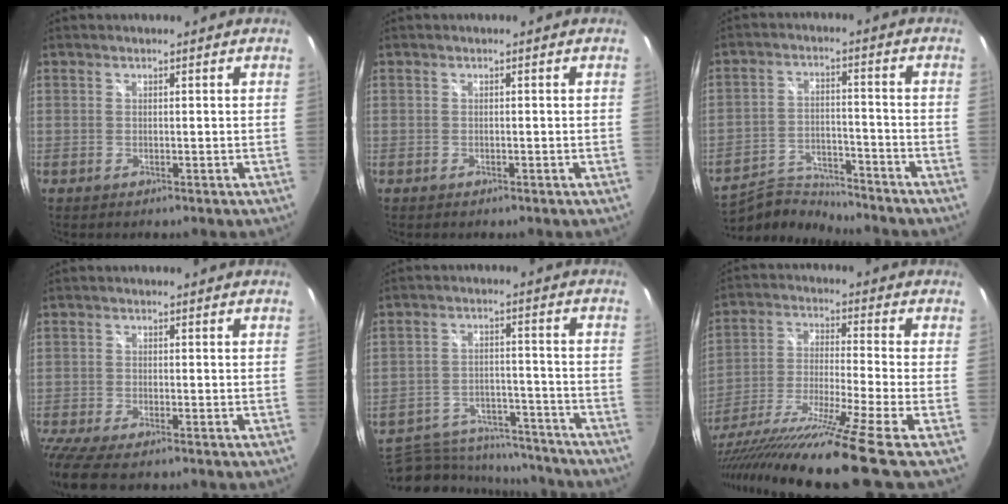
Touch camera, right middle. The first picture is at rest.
{"total": 0.0}
{"total": 11.0, "force": [-10.8, 1.2, 1.6], "torque": [-0.053, 0.004, -0.192]}
{"total": 6.8, "force": [-5.6, 0.7, 3.7], "torque": [-0.098, -0.036, -0.104]}
{"total": 19.8, "force": [-16.8, 7.5, 7.2], "torque": [-0.159, 0.003, -0.230]}
{"total": 21.1, "force": [-16.5, -3.0, 12.8], "torque": [-0.225, -0.080, -0.287]}